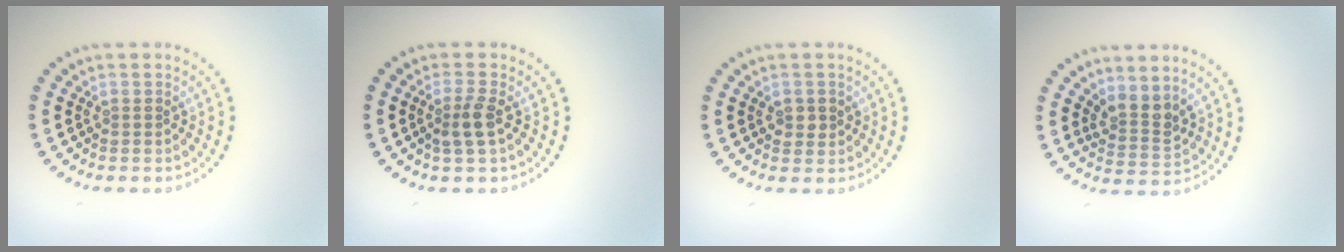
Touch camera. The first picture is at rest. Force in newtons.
{"total": 2.2, "press": 1.9, "slide": 1.0}
{"total": 1.6, "press": 1.6, "slide": 0.2}
{"total": 2.6, "press": 1.9, "slide": 1.7}